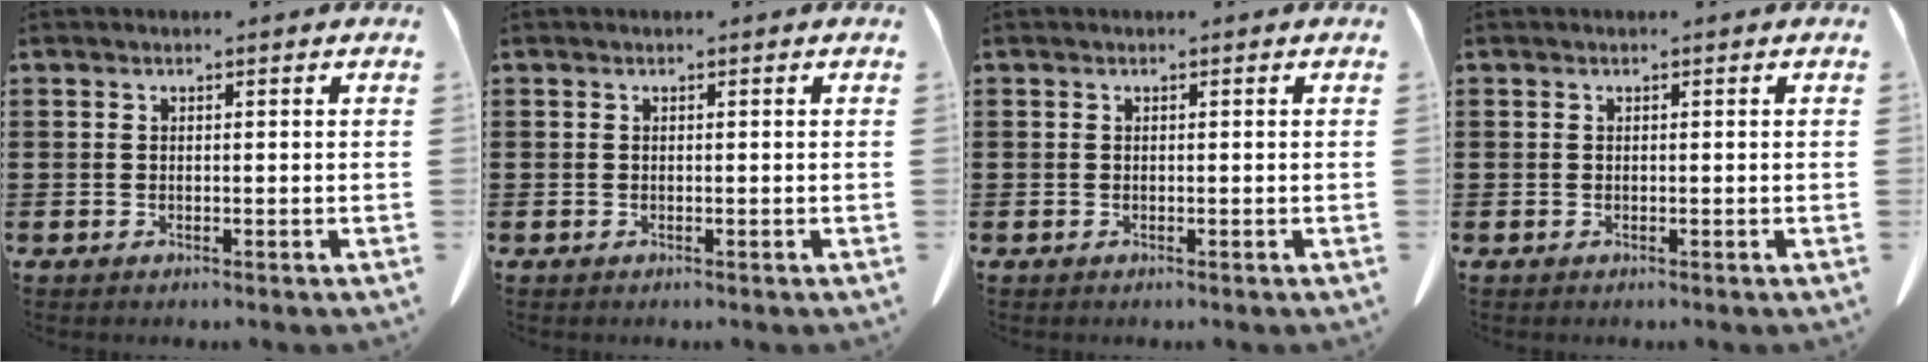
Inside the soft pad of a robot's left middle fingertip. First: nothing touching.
{"total": 0.0}
{"total": 0.0}
{"total": 0.0}